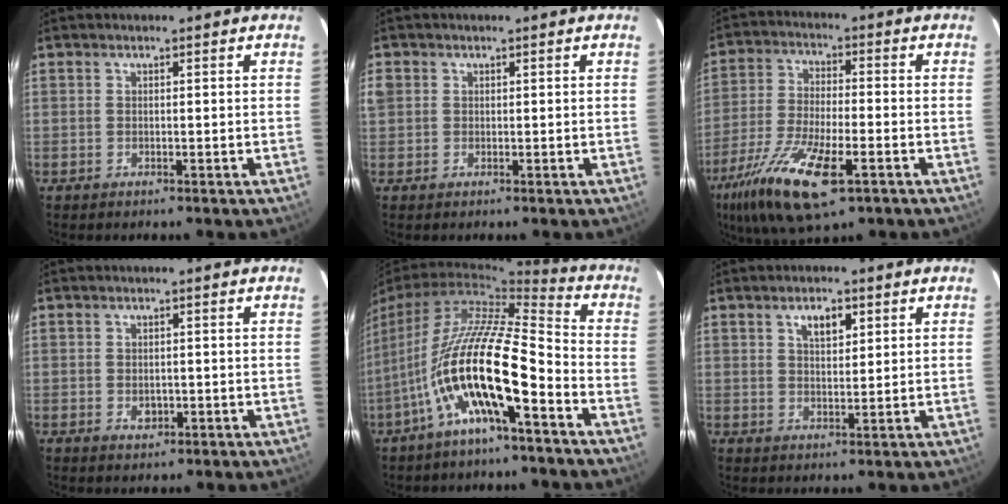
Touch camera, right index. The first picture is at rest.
{"total": 2.1, "force": [0.1, 2.0, 0.6], "torque": [-0.012, 0.002, -0.003]}
{"total": 17.1, "force": [-9.3, 5.4, 13.3], "torque": [-0.273, -0.047, -0.175]}
{"total": 2.3, "force": [-0.5, 1.8, 1.3], "torque": [-0.019, 0.001, -0.004]}
{"total": 15.6, "force": [-6.5, 3.4, 13.7], "torque": [-0.253, -0.010, -0.126]}
{"total": 4.2, "force": [2.0, 1.9, 3.1], "torque": [-0.050, 0.009, 0.035]}